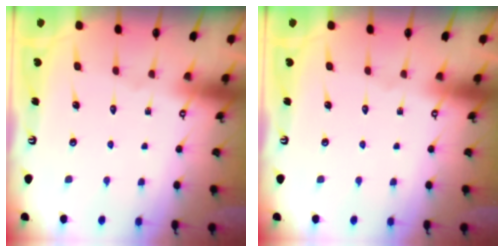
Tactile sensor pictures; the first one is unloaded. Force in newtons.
{"total": 0.0}